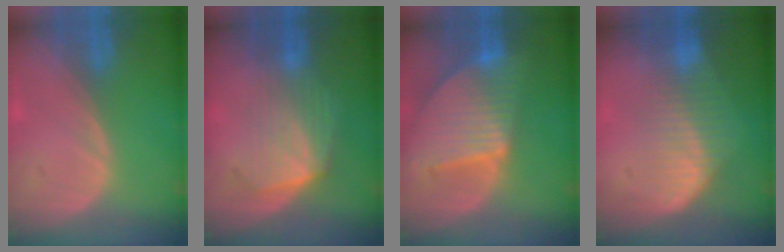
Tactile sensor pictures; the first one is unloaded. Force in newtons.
{"total": 7.2, "press": 6.5, "slide": 3.1}
{"total": 9.5, "press": 8.2, "slide": 4.8}
{"total": 6.9, "press": 6.5, "slide": 2.4}